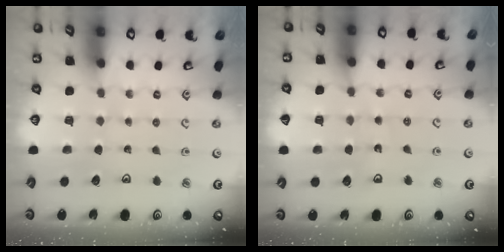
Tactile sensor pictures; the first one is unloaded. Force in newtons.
{"total": 5.4, "press": 5.1, "slide": 1.7}